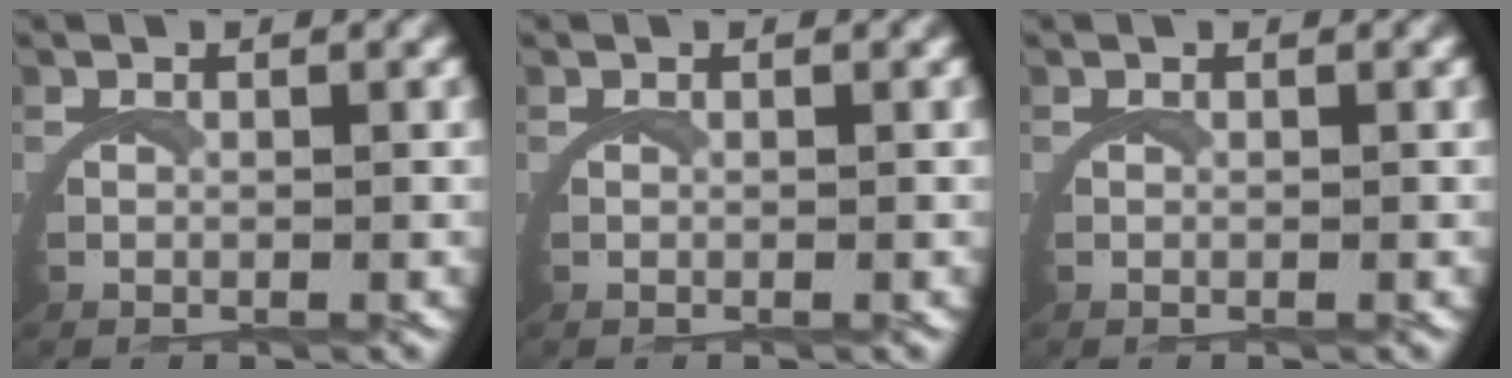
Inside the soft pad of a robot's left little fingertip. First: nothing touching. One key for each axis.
{"total": 0.0}
{"total": 0.0}